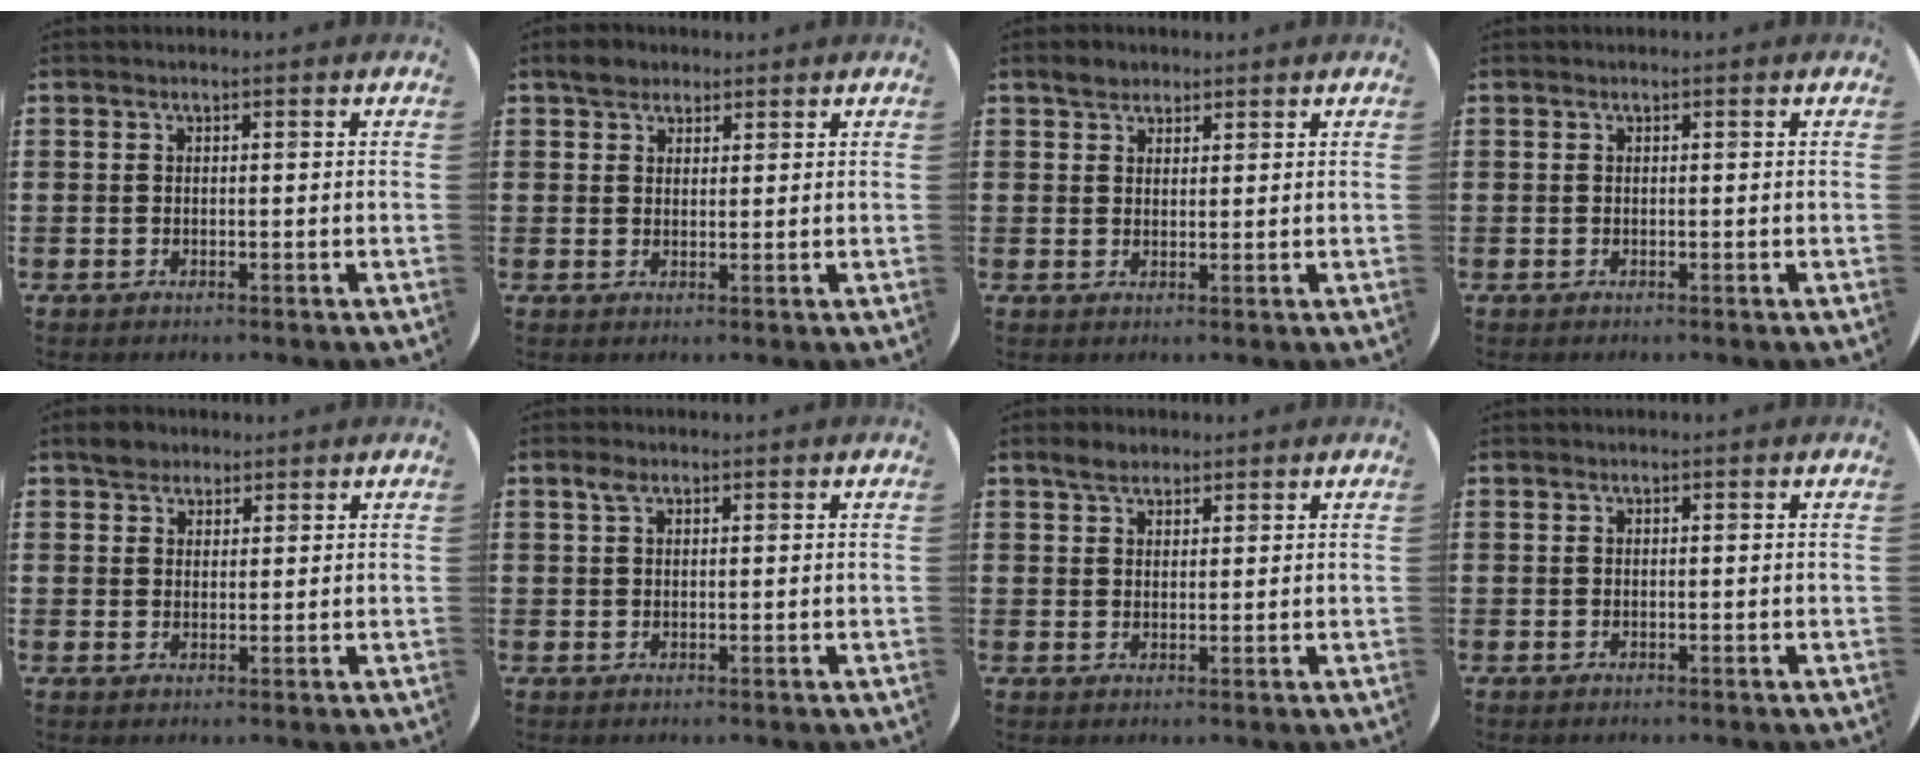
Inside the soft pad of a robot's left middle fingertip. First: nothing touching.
{"total": 2.5, "force": [2.1, 1.4, 0.3], "torque": [-0.002, 0.006, 0.039]}
{"total": 2.2, "force": [1.9, 1.1, 0.2], "torque": [0.001, 0.002, 0.036]}
{"total": 0.0}
{"total": 2.6, "force": [2.2, 1.4, 0.2], "torque": [0.000, 0.005, 0.042]}
{"total": 1.6, "force": [1.0, 0.9, 0.9], "torque": [-0.012, 0.003, 0.015]}
{"total": 2.7, "force": [2.3, 1.2, 0.7], "torque": [-0.009, 0.005, 0.042]}
{"total": 0.0}